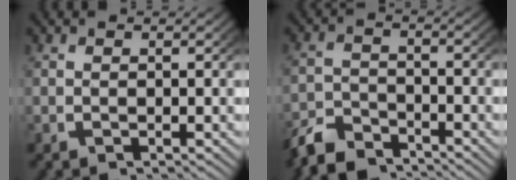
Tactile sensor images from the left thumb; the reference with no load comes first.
{"total": 5.2, "force": [-4.7, 1.7, 1.3], "torque": [-0.024, -0.018, -0.085]}